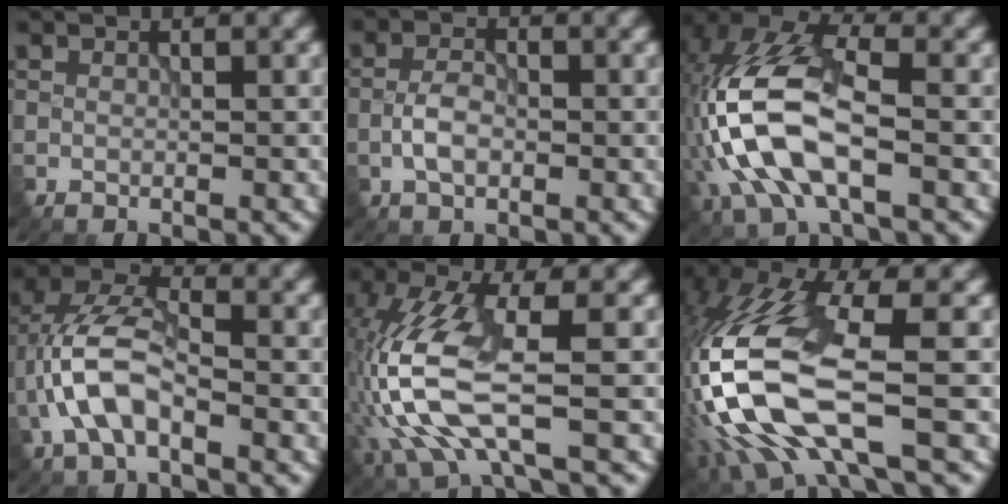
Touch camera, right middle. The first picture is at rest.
{"total": 2.7, "force": [-0.9, 1.4, 2.1], "torque": [-0.040, 0.004, -0.021]}
{"total": 10.5, "force": [-2.3, 5.1, 8.8], "torque": [-0.201, 0.014, -0.053]}
{"total": 6.1, "force": [-2.0, 3.0, 4.9], "torque": [-0.103, 0.016, -0.042]}
{"total": 8.5, "force": [-1.7, 2.7, 7.8], "torque": [-0.196, 0.000, -0.032]}
{"total": 13.1, "force": [-2.6, 4.7, 12.0], "torque": [-0.272, -0.004, -0.050]}